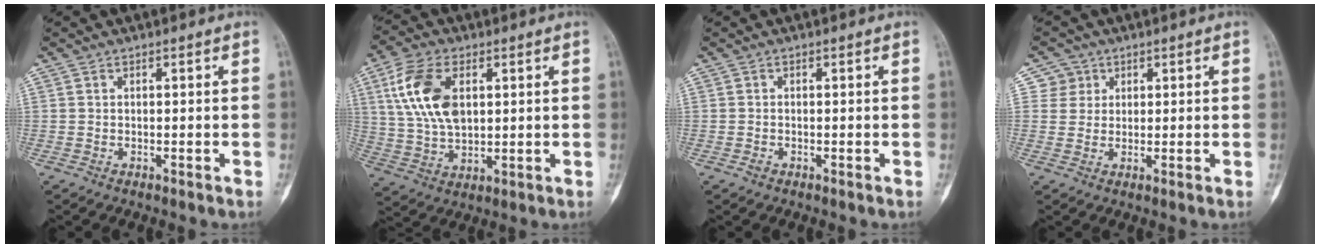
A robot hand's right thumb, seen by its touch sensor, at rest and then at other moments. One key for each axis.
{"total": 13.0, "fx": 3.9, "fy": 7.3, "fz": 10.0, "tx": -0.196, "ty": -0.006, "tz": 0.079}
{"total": 0.7, "fx": -0.4, "fy": 0.5, "fz": 0.3, "tx": -0.004, "ty": 0.001, "tz": -0.008}
{"total": 3.6, "fx": 1.5, "fy": 3.3, "fz": -0.3, "tx": 0.027, "ty": -0.001, "tz": 0.021}